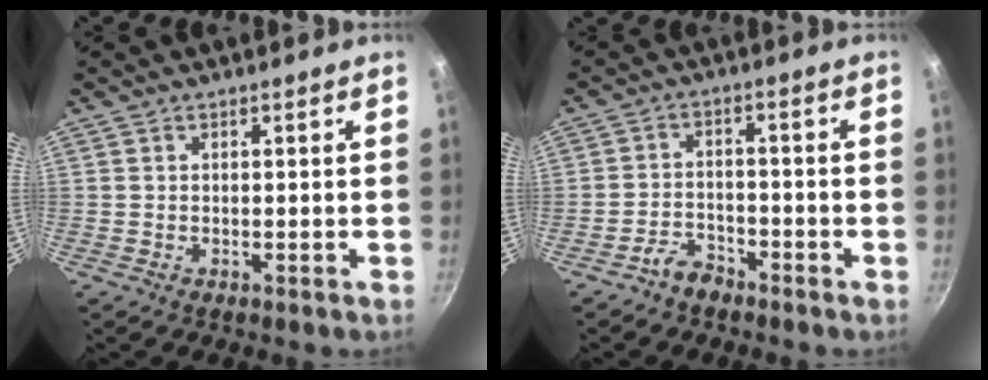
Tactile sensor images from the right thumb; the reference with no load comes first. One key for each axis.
{"total": 3.9, "fx": -3.2, "fy": 1.9, "fz": 1.2, "tx": -0.014, "ty": 0.037, "tz": -0.059}